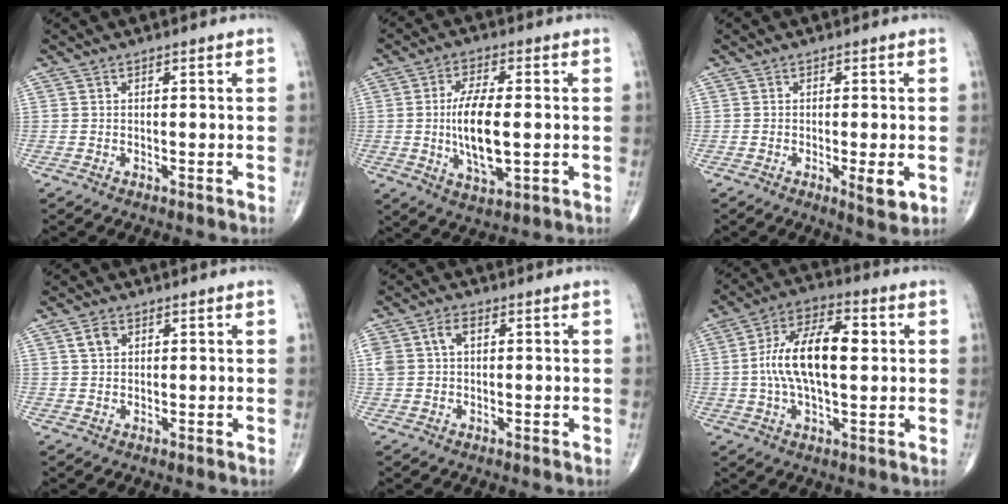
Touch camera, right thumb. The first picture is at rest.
{"total": 11.2, "force": [-0.6, 4.3, 10.3], "torque": [-0.192, -0.008, -0.008]}
{"total": 4.2, "force": [-1.0, 0.9, 4.0], "torque": [-0.058, -0.011, -0.016]}
{"total": 2.7, "force": [1.1, 1.8, 1.6], "torque": [-0.025, 0.001, 0.021]}
{"total": 5.7, "force": [1.4, 3.8, 4.0], "torque": [-0.094, 0.019, 0.032]}
{"total": 15.0, "force": [1.3, 6.8, 13.3], "torque": [-0.240, 0.020, 0.018]}